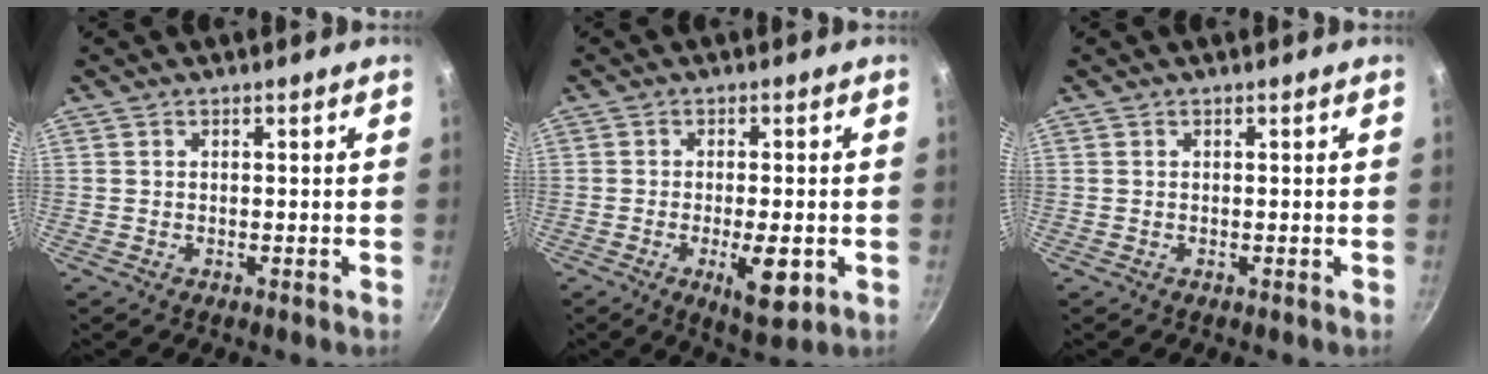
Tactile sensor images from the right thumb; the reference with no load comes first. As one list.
[{"total": 5.2, "force": [-1.5, 1.6, 4.7], "torque": [-0.069, 0.001, -0.020]}, {"total": 0.0}]